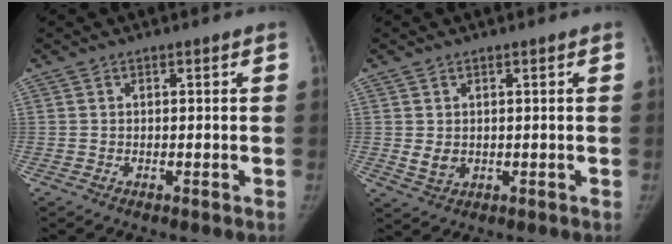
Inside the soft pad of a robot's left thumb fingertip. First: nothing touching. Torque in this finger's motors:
{"motor_torque": [0.64, 0.65, 0.21, -0.37, 0.09]}